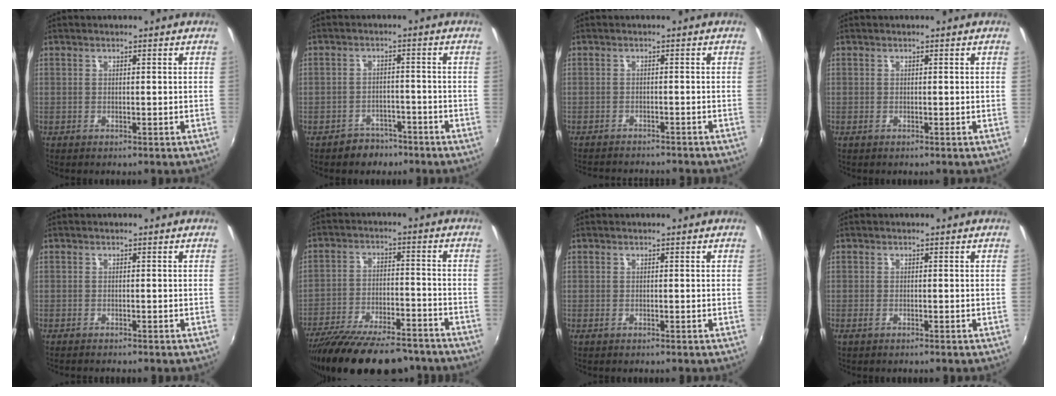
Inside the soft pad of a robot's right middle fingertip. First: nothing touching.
{"total": 4.6, "force": [-3.4, 3.1, 0.0], "torque": [-0.007, 0.021, -0.048]}
{"total": 8.7, "force": [-8.0, 1.8, 3.0], "torque": [-0.074, -0.013, -0.115]}
{"total": 0.0}
{"total": 1.2, "force": [-1.2, 0.1, 0.3], "torque": [-0.008, -0.009, -0.021]}
{"total": 22.9, "force": [-19.2, 6.8, 10.6], "torque": [-0.203, -0.030, -0.281]}
{"total": 0.0}
{"total": 0.8, "force": [-0.6, 0.3, 0.6], "torque": [-0.012, -0.003, -0.012]}